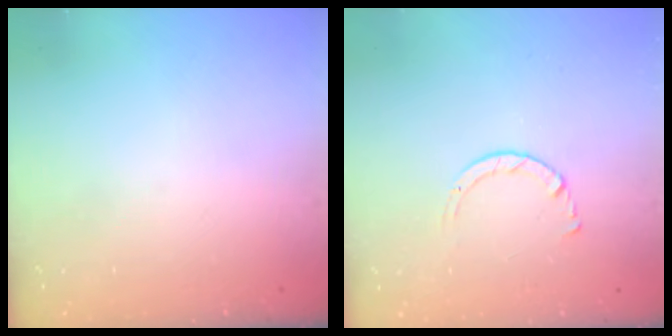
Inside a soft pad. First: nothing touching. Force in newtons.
{"total": 2.7, "press": 2.7, "slide": 0.3}